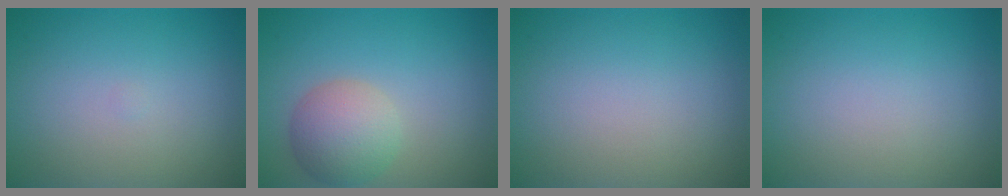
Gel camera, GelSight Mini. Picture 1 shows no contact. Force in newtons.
{"total": 4.4, "press": 4.4, "slide": 0.4}
{"total": 0.0}
{"total": 0.0}